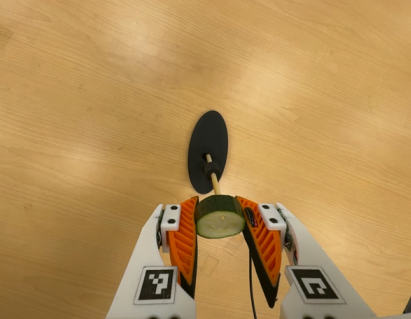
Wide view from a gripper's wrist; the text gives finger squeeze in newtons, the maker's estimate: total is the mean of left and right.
{"total": 11.8, "left": 11.2, "right": 12.4}